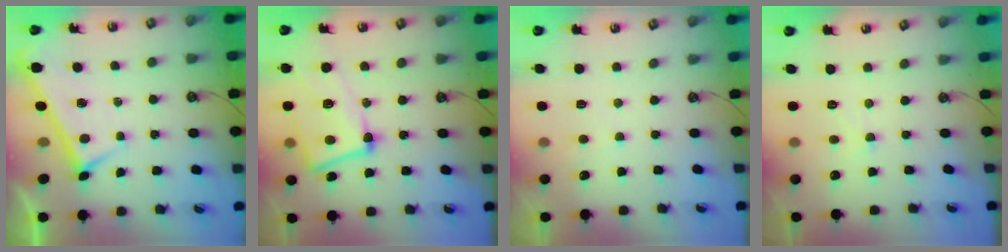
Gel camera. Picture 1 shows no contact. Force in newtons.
{"total": 11.0, "press": 10.7, "slide": 2.5}
{"total": 3.6, "press": 3.6, "slide": 0.4}
{"total": 1.9, "press": 1.9, "slide": 0.4}